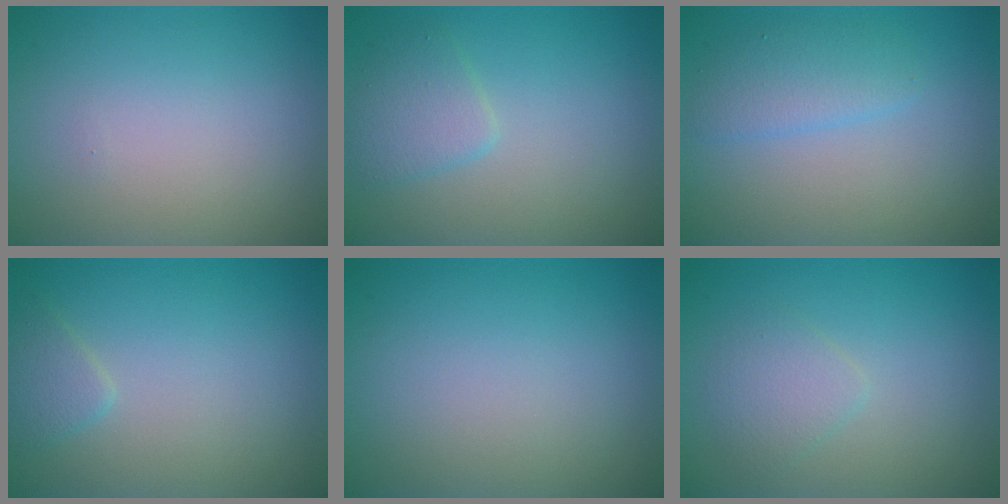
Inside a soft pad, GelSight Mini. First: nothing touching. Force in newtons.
{"total": 2.3, "press": 2.3, "slide": 0.1}
{"total": 2.4, "press": 2.4, "slide": 0.1}
{"total": 1.5, "press": 1.5, "slide": 0.1}
{"total": 0.0}
{"total": 2.0, "press": 1.9, "slide": 0.1}